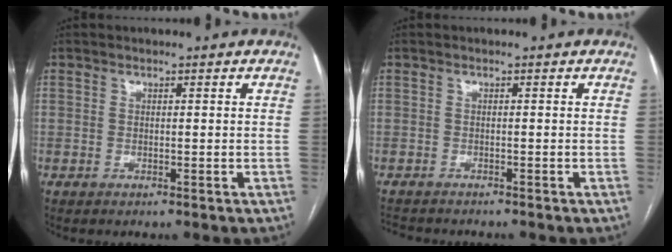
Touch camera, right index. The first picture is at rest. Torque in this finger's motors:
{"motor_torque": [-2.14, 0.00, -1.05, -0.21]}